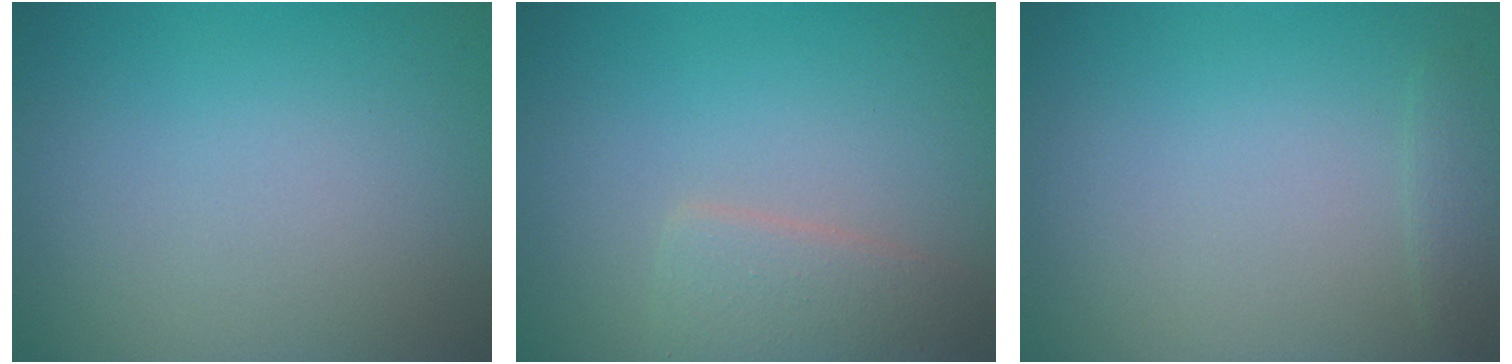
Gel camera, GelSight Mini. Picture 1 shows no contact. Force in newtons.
{"total": 2.5, "press": 2.5, "slide": 0.1}
{"total": 1.0, "press": 1.0, "slide": 0.1}